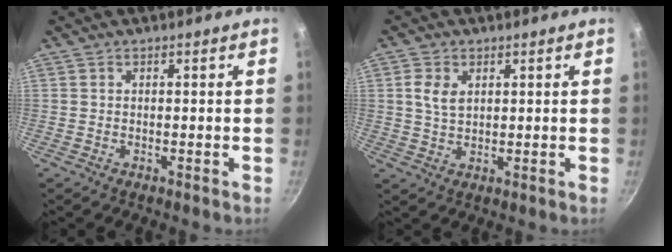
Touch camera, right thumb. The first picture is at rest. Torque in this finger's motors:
{"motor_torque": [-0.01, 0.02, 0.03, 0.43, 0.00]}